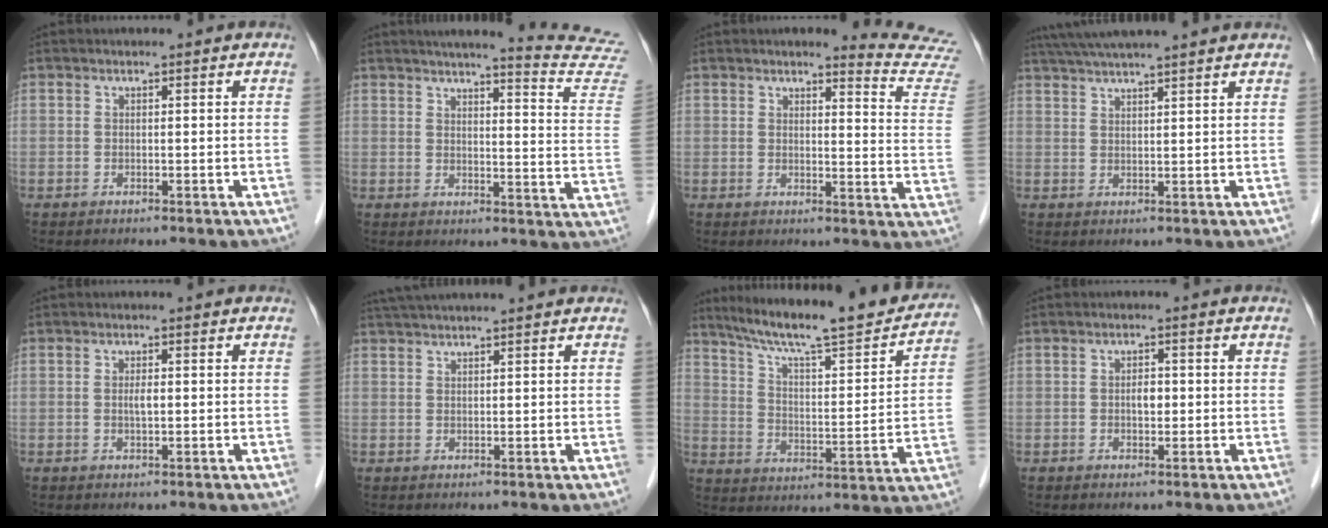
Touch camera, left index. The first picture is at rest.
{"total": 19.7, "force": [18.7, -0.7, 6.2], "torque": [-0.076, -0.106, 0.197]}
{"total": 10.8, "force": [10.7, -0.9, 1.3], "torque": [-0.002, -0.101, 0.094]}
{"total": 12.3, "force": [10.7, -0.1, 6.0], "torque": [-0.106, 0.043, 0.151]}
{"total": 1.3, "force": [0.0, 0.3, 1.2], "torque": [-0.025, 0.001, 0.001]}
{"total": 8.8, "force": [7.8, -0.4, 4.1], "torque": [-0.068, 0.044, 0.110]}
{"total": 23.7, "force": [20.6, 2.6, 11.4], "torque": [-0.182, -0.020, 0.287]}
{"total": 1.7, "force": [-0.1, 1.0, 1.4], "torque": [-0.023, 0.003, -0.002]}